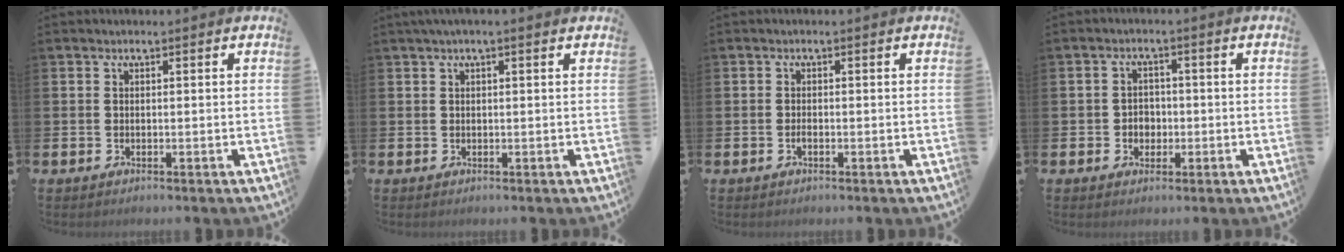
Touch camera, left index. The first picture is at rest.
{"total": 1.0, "force": [0.6, 0.0, 0.9], "torque": [-0.017, 0.002, 0.010]}
{"total": 0.8, "force": [-0.4, 0.2, 0.7], "torque": [-0.012, -0.002, -0.008]}
{"total": 2.6, "force": [-0.4, 2.3, 1.0], "torque": [-0.016, 0.005, -0.015]}